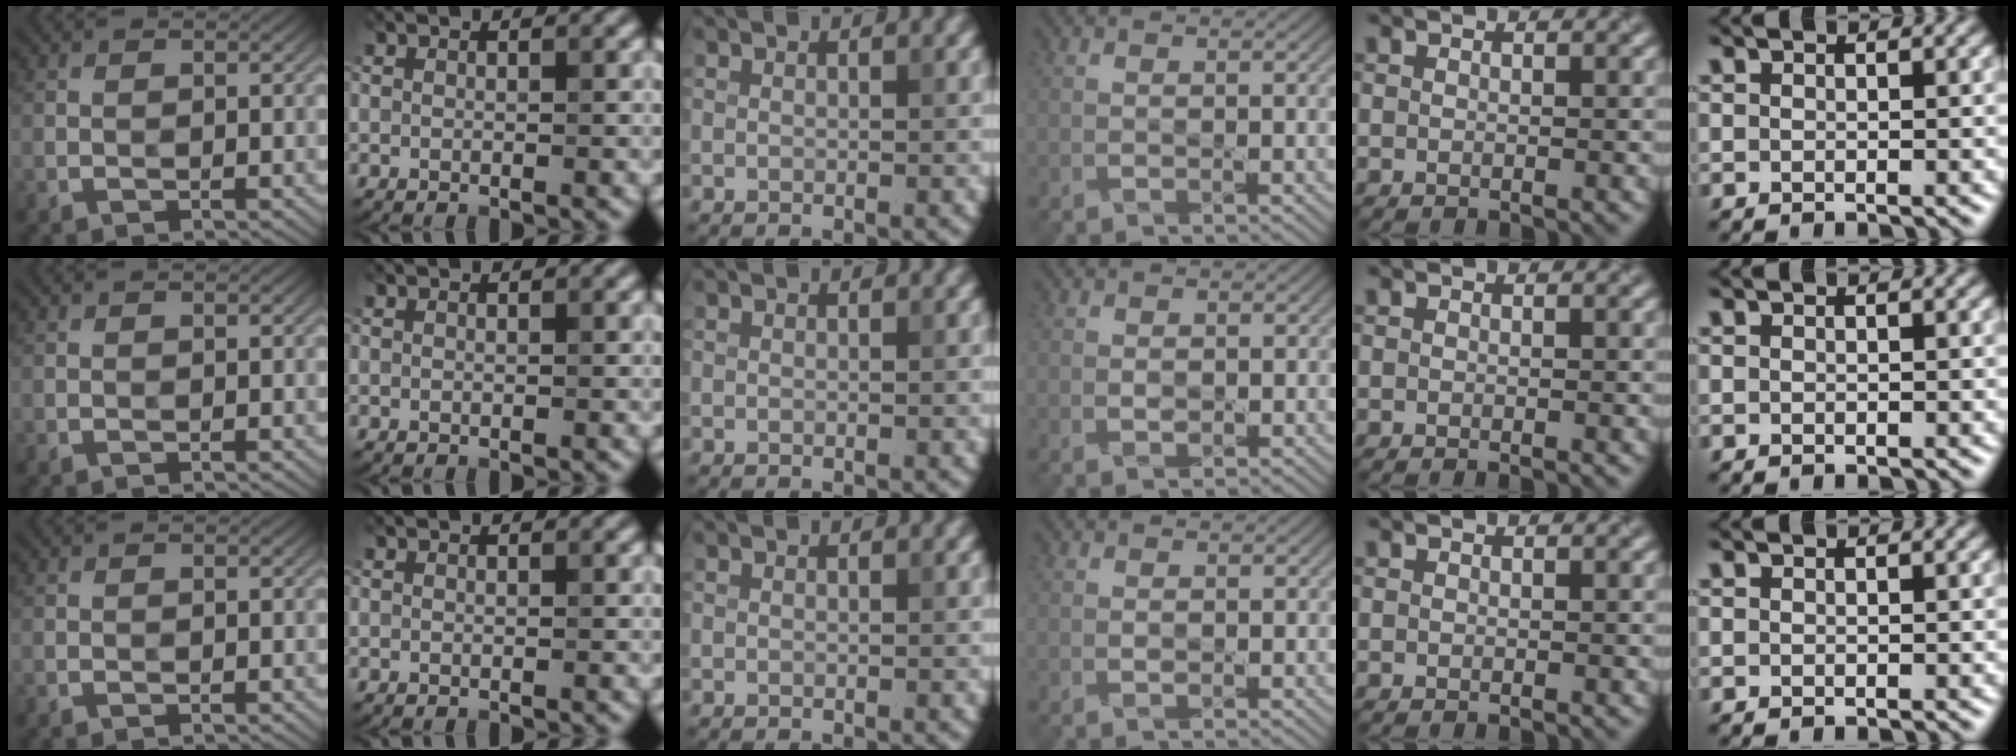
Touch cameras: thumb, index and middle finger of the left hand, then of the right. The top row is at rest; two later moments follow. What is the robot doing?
{"motion": "pour", "object": "bowl"}